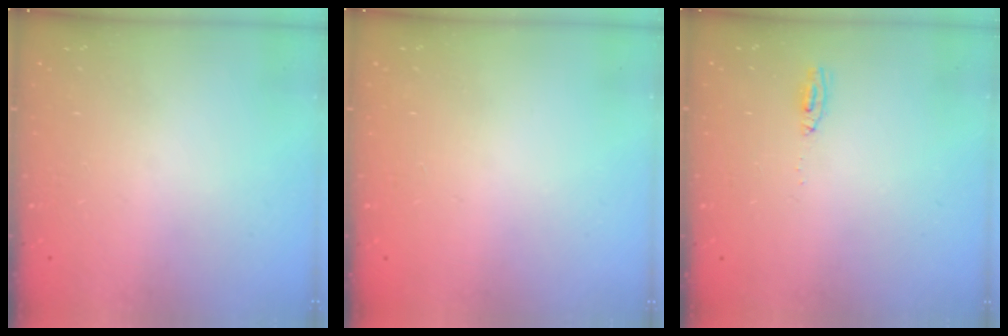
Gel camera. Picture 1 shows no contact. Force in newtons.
{"total": 0.0}
{"total": 4.8, "press": 2.7, "slide": 4.0}